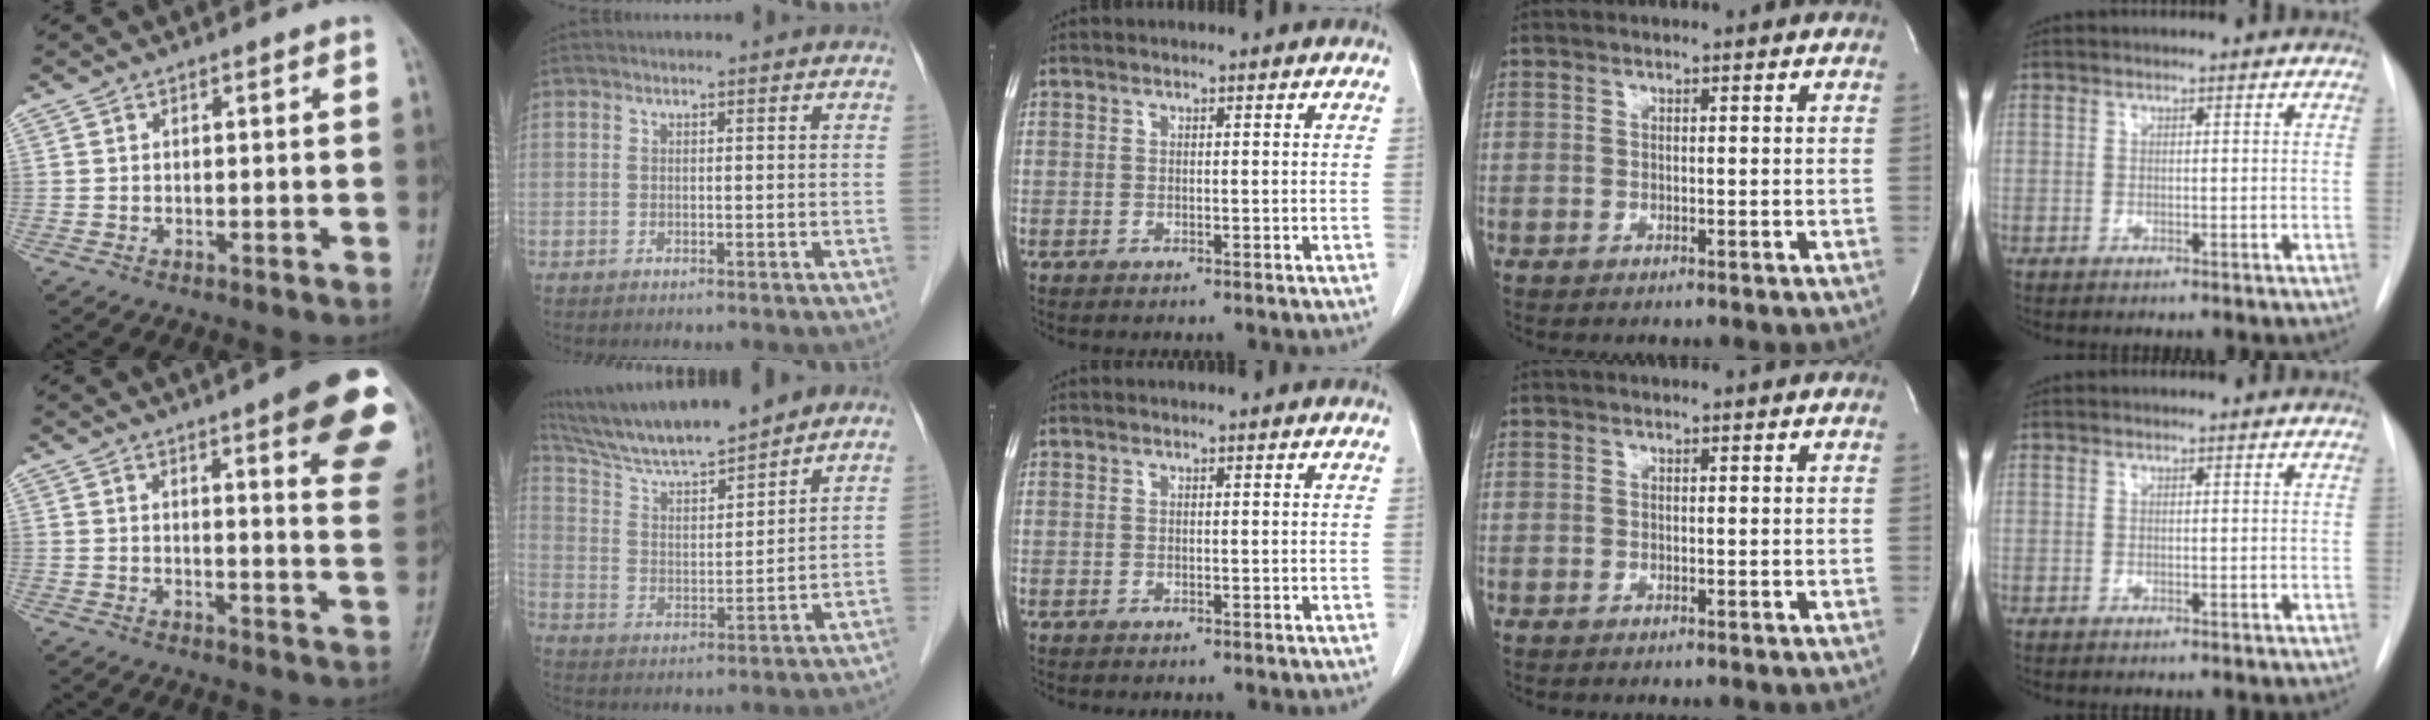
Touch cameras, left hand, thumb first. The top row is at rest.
{"thumb": {"total": 17.1, "force": [9.0, 3.4, 14.1], "torque": [-0.149, -0.038, 0.096]}, "index": {"total": 14.0, "force": [12.6, 0.9, 6.1], "torque": [-0.114, 0.014, 0.228]}}